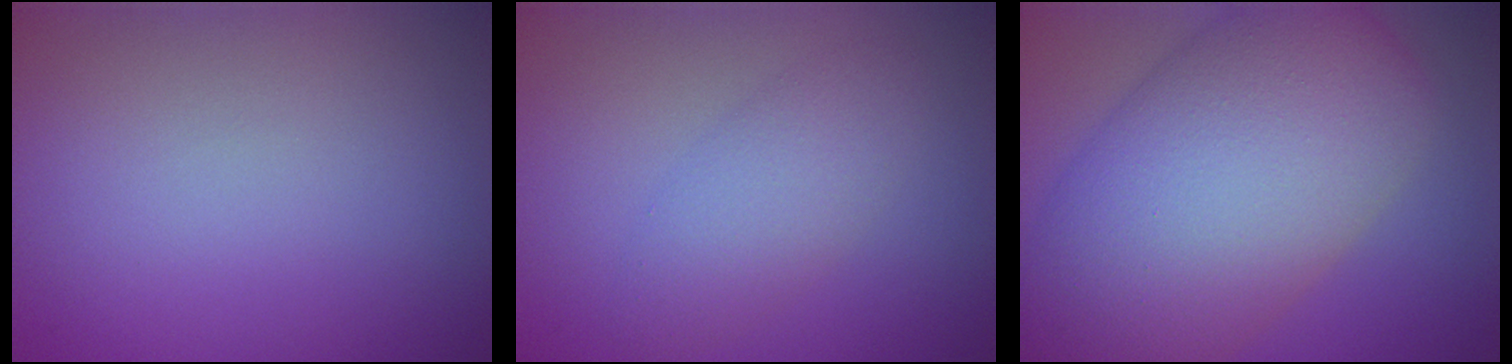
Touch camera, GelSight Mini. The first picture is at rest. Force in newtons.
{"total": 3.0, "press": 3.0, "slide": 0.1}
{"total": 13.5, "press": 13.5, "slide": 0.7}